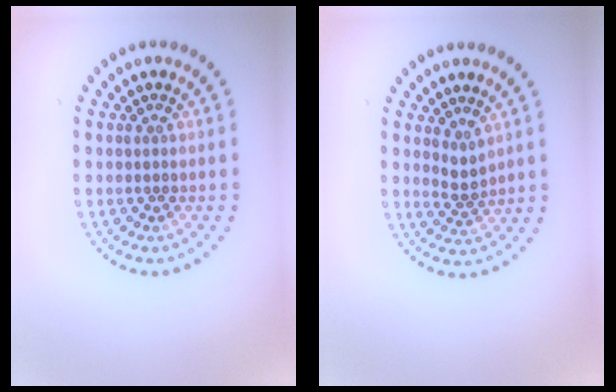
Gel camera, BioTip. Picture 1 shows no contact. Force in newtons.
{"total": 1.5, "press": 1.1, "slide": 1.1}